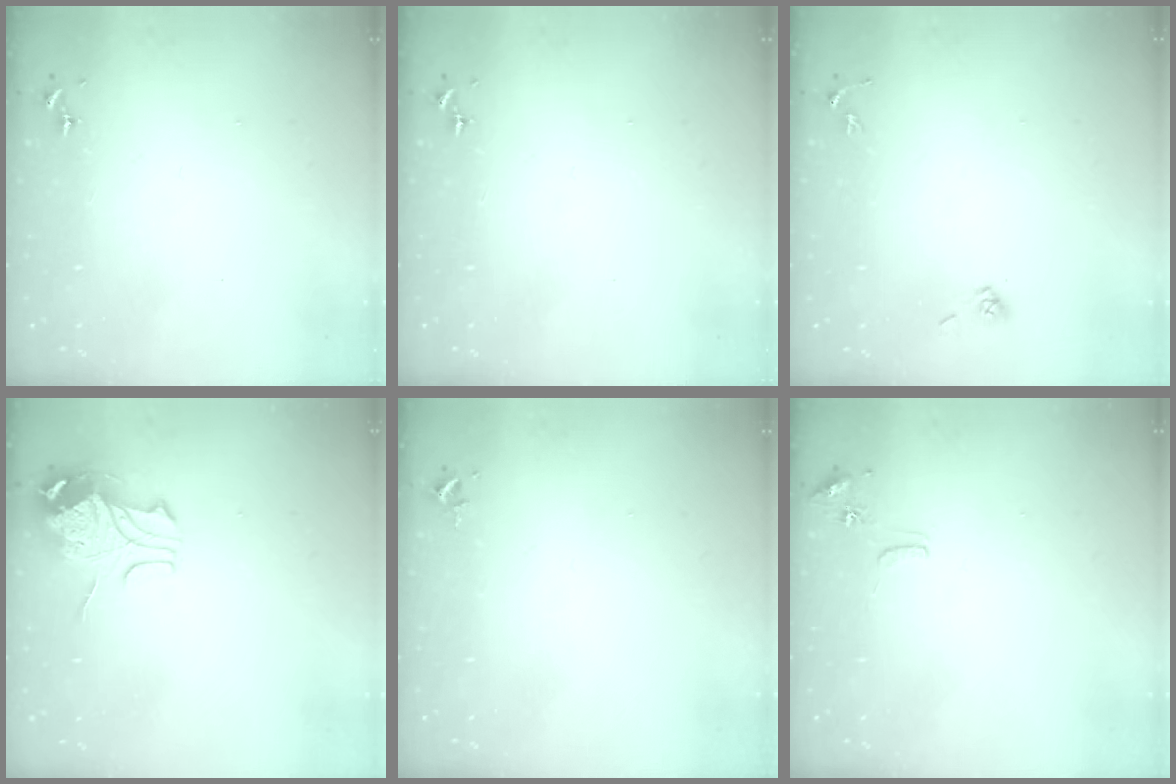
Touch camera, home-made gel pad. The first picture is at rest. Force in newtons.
{"total": 0.0}
{"total": 3.9, "press": 3.5, "slide": 1.7}
{"total": 9.6, "press": 9.6, "slide": 1.1}
{"total": 2.4, "press": 2.4, "slide": 0.3}
{"total": 8.1, "press": 8.1, "slide": 0.7}